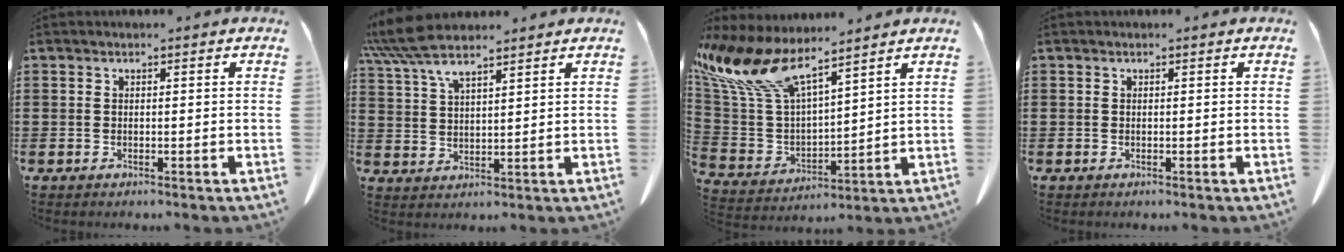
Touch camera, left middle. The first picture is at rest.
{"total": 7.2, "force": [5.8, 1.5, 4.1], "torque": [-0.102, -0.013, 0.104]}
{"total": 12.6, "force": [9.1, 3.6, 8.0], "torque": [-0.197, -0.047, 0.159]}
{"total": 0.0}